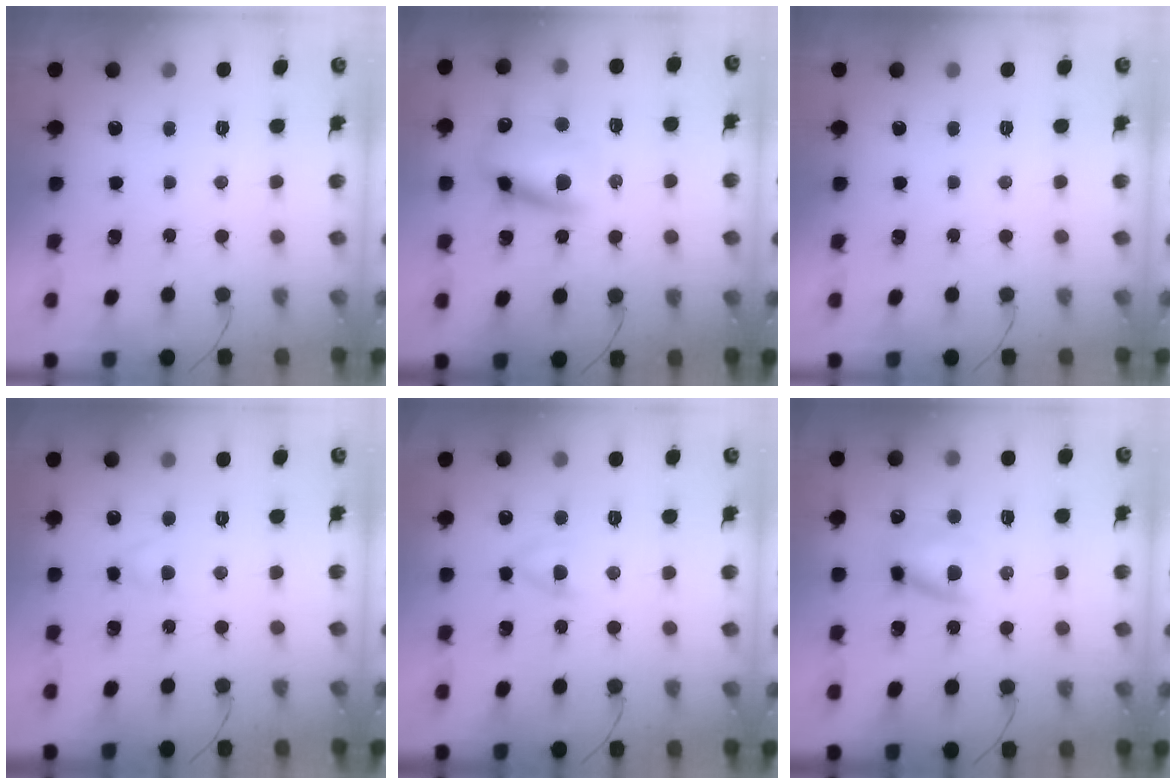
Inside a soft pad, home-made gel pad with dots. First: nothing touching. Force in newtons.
{"total": 12.1, "press": 11.9, "slide": 2.3}
{"total": 0.0}
{"total": 2.4, "press": 2.2, "slide": 1.0}
{"total": 5.2, "press": 4.9, "slide": 1.7}
{"total": 10.4, "press": 10.1, "slide": 2.5}